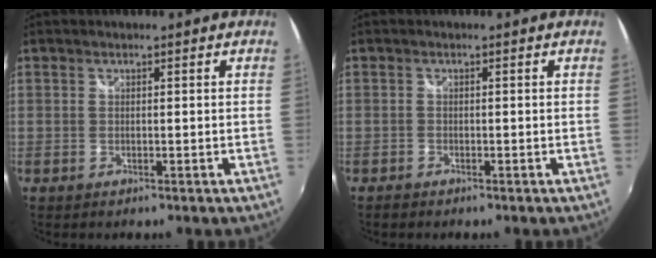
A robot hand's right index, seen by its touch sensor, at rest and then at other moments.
{"total": 1.3, "force": [-1.1, 0.6, 0.2], "torque": [-0.008, -0.002, -0.021]}